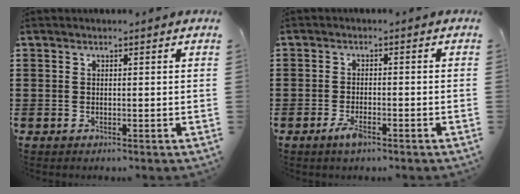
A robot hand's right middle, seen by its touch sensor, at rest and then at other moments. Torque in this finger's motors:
{"motor_torque": [1.61, 0.53, 0.04, 0.04]}